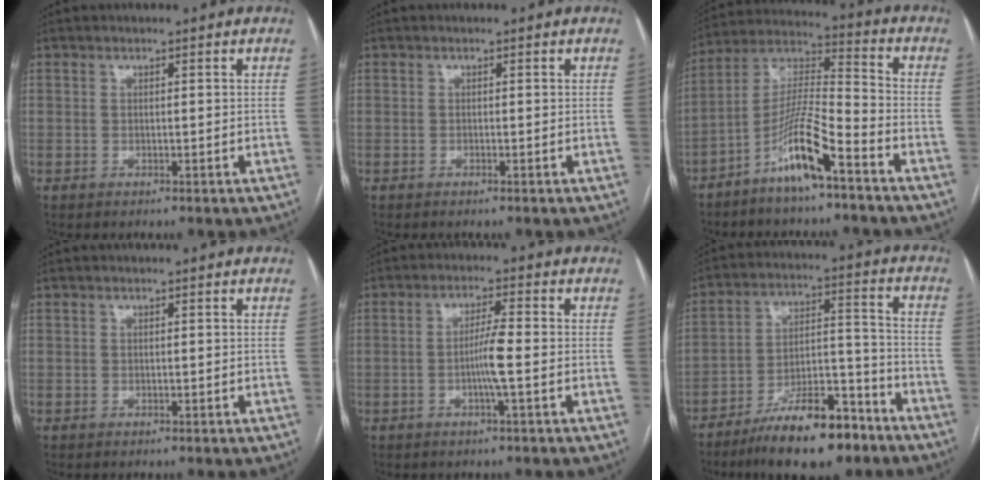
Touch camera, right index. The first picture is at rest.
{"total": 0.0}
{"total": 11.4, "force": [-6.8, 0.8, 9.1], "torque": [-0.185, -0.001, -0.135]}
{"total": 0.0}
{"total": 4.4, "force": [-1.0, -0.3, 4.3], "torque": [-0.083, 0.000, -0.020]}
{"total": 15.6, "force": [-11.0, 4.3, 10.2], "torque": [-0.172, 0.016, -0.184]}